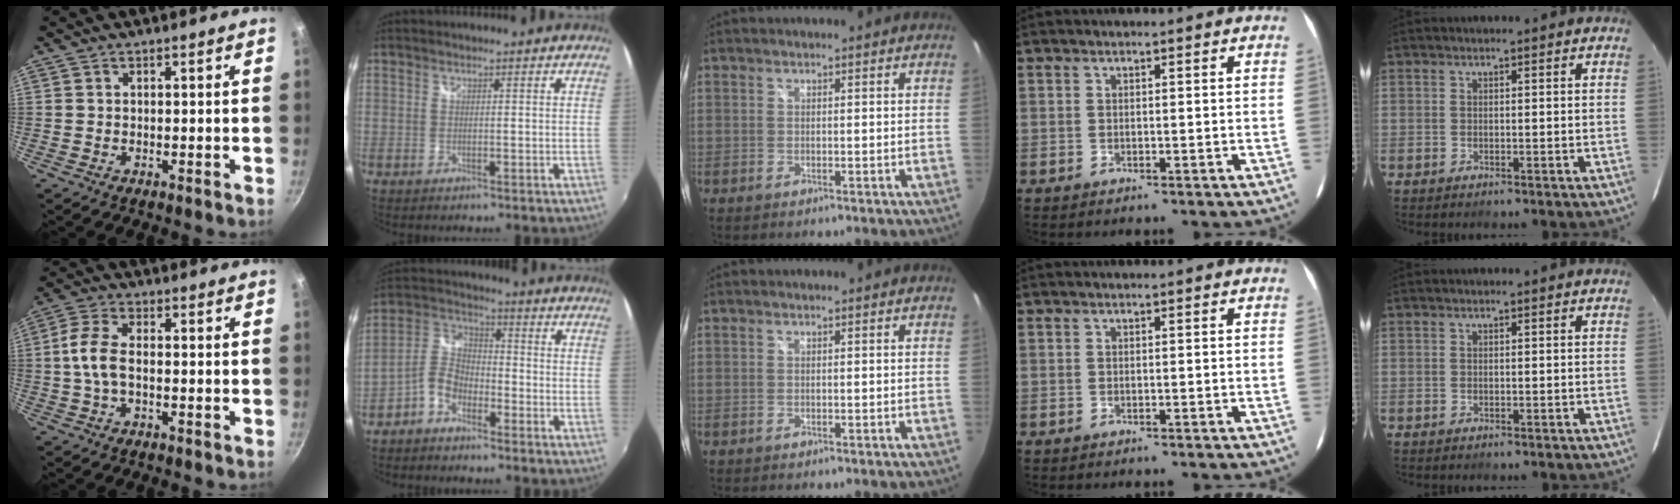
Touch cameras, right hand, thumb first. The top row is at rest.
{"thumb": {"total": 6.6, "force": [-0.6, 3.5, 5.5], "torque": [-0.117, 0.019, -0.021]}, "index": {"total": 6.4, "force": [-4.2, 3.7, 3.3], "torque": [-0.077, 0.020, -0.089]}}